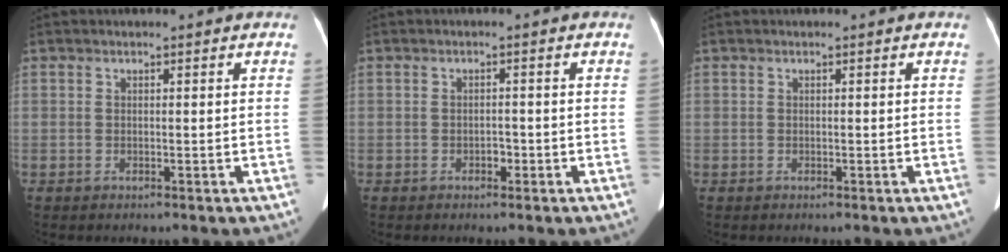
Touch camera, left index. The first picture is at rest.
{"total": 1.2, "force": [-0.6, 0.7, 0.7], "torque": [-0.009, 0.004, -0.009]}
{"total": 0.0}